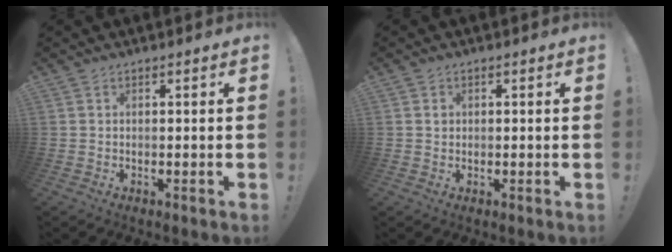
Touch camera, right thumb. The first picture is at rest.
{"total": 0.9, "force": [0.1, 0.9, 0.1], "torque": [0.007, 0.000, 0.000]}